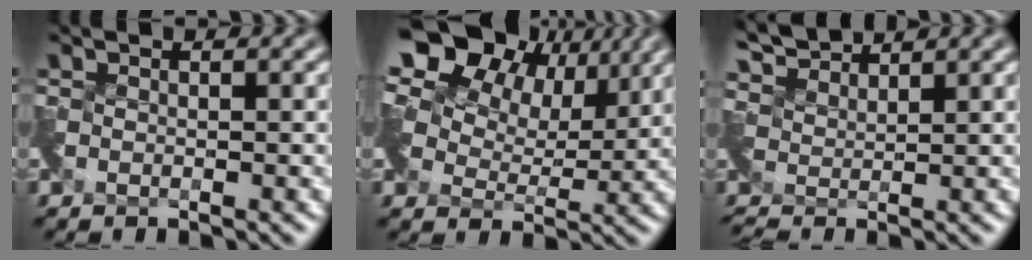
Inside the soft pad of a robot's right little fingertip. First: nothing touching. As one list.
[{"total": 15.6, "force": [8.4, 9.7, 9.0], "torque": [-0.158, 0.043, 0.124]}, {"total": 3.5, "force": [3.5, 0.4, 0.1], "torque": [-0.019, 0.010, 0.075]}]